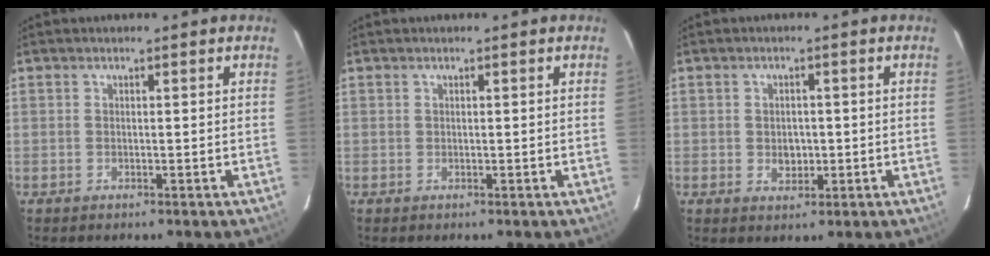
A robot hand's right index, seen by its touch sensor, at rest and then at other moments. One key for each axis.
{"total": 0.0}
{"total": 3.2, "fx": -0.4, "fy": 2.7, "fz": 1.7, "tx": -0.030, "ty": 0.002, "tz": -0.002}